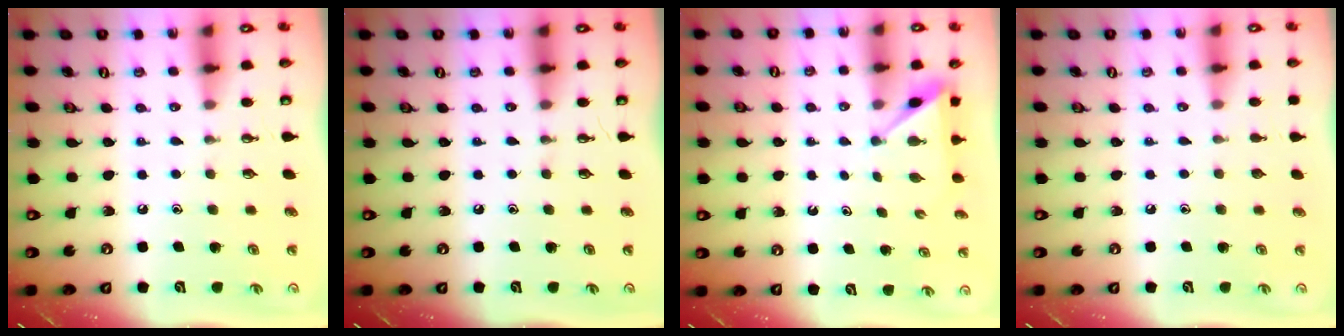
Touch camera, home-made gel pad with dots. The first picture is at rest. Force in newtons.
{"total": 0.0}
{"total": 2.7, "press": 2.7, "slide": 0.3}
{"total": 0.0}